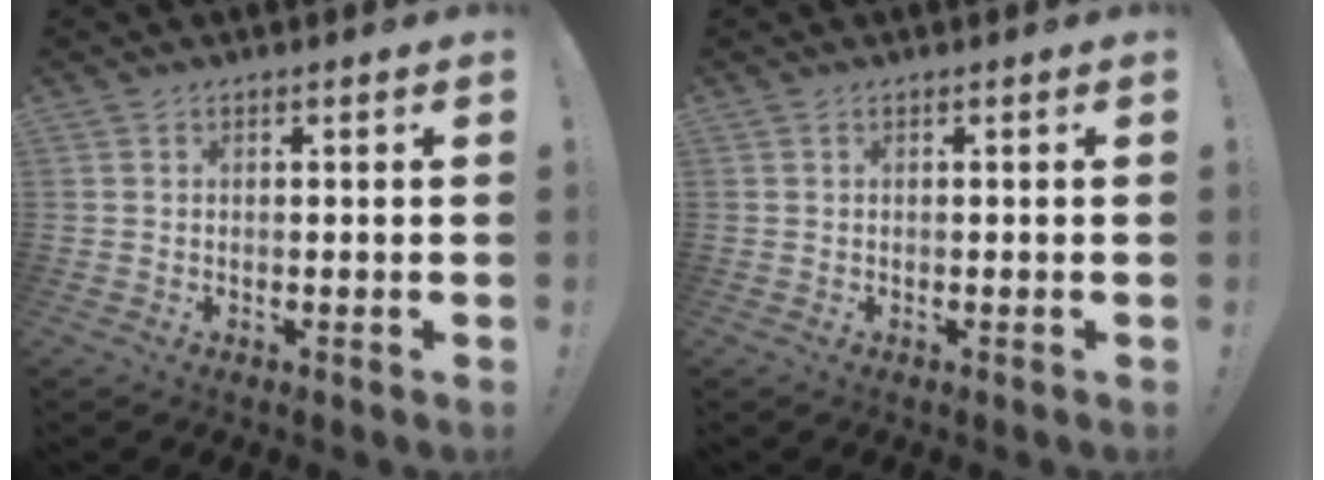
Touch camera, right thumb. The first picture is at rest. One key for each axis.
{"total": 0.0}